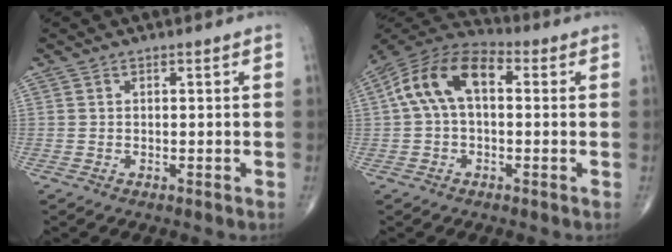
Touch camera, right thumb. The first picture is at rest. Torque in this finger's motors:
{"motor_torque": [-0.71, 1.04, 0.39, -0.04, 0.34]}